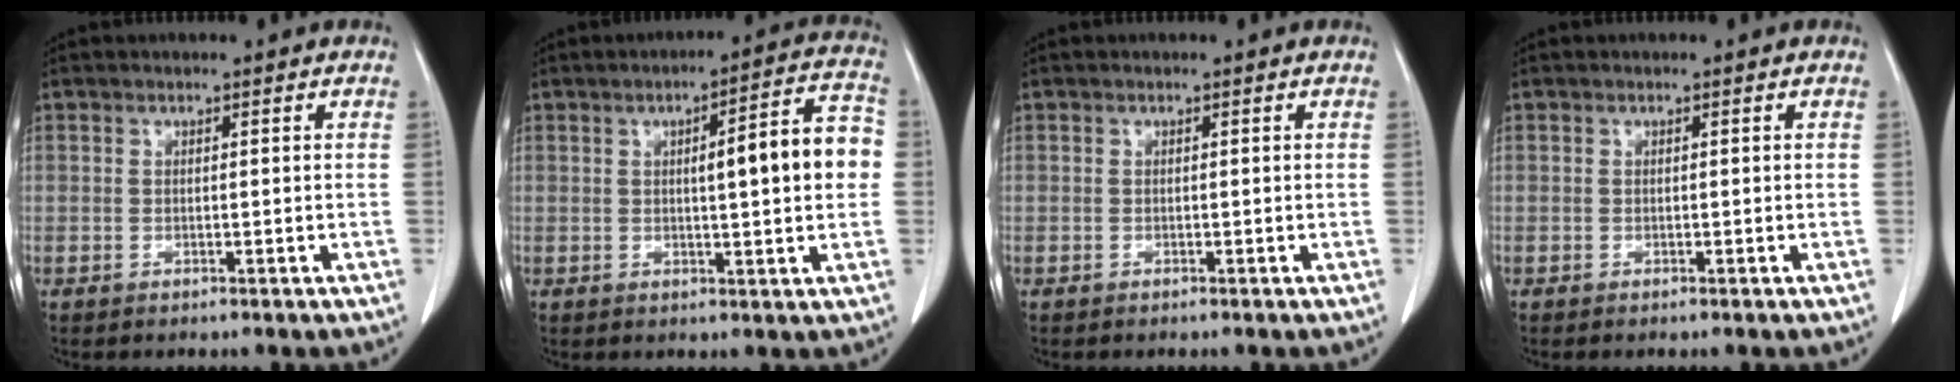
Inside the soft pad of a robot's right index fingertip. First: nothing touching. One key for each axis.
{"total": 10.3, "fx": 0.7, "fy": 1.6, "fz": 10.2, "tx": -0.133, "ty": 0.026, "tz": 0.009}
{"total": 0.0}
{"total": 0.0}